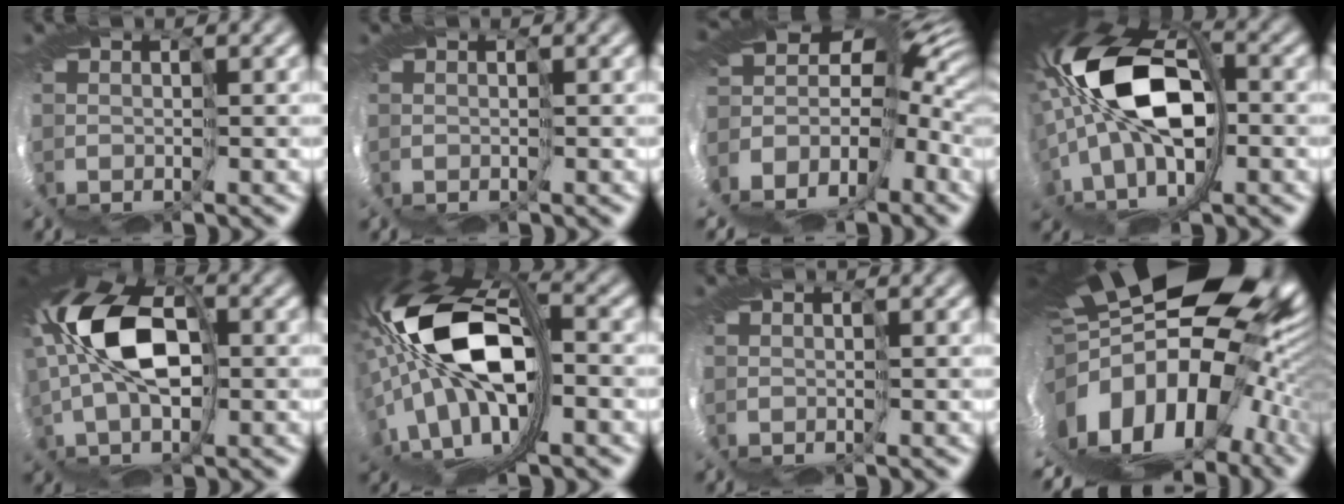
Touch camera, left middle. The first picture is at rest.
{"total": 0.0}
{"total": 11.7, "force": [-5.2, 6.7, 8.0], "torque": [-0.126, -0.004, -0.071]}
{"total": 13.7, "force": [-1.2, 7.5, 11.3], "torque": [-0.214, -0.004, -0.044]}
{"total": 11.2, "force": [1.0, 6.4, 9.2], "torque": [-0.184, 0.007, -0.004]}
{"total": 15.0, "force": [-1.9, 7.4, 12.8], "torque": [-0.240, 0.004, -0.055]}
{"total": 0.0}
{"total": 18.6, "force": [-3.8, 11.1, 14.4], "torque": [-0.237, -0.033, -0.091]}